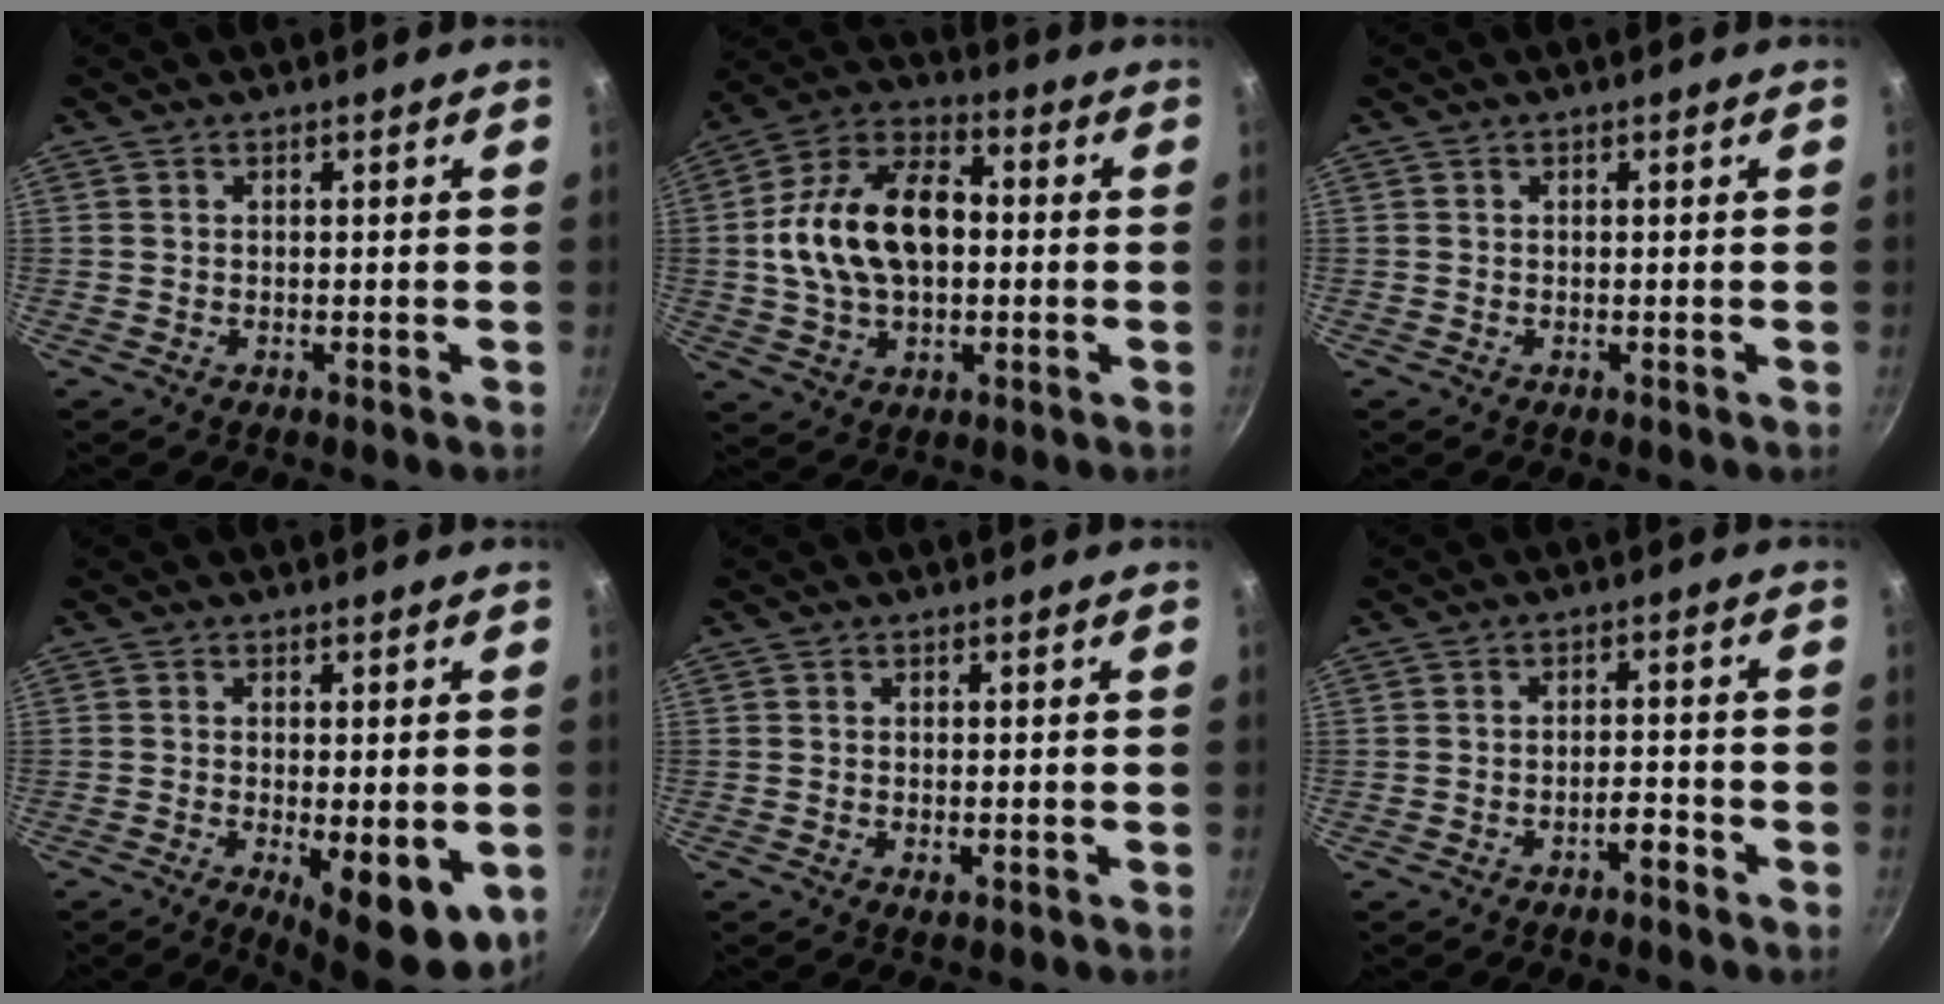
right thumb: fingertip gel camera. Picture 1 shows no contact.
{"total": 17.5, "force": [0.5, 11.1, 13.5], "torque": [-0.220, 0.032, -0.004]}
{"total": 0.0}
{"total": 11.2, "force": [-3.0, 3.7, 10.1], "torque": [-0.119, -0.008, -0.030]}
{"total": 1.3, "force": [-0.3, 0.6, 1.1], "torque": [-0.018, -0.003, -0.004]}
{"total": 2.7, "force": [-2.0, 0.8, 1.7], "torque": [-0.021, 0.022, -0.029]}